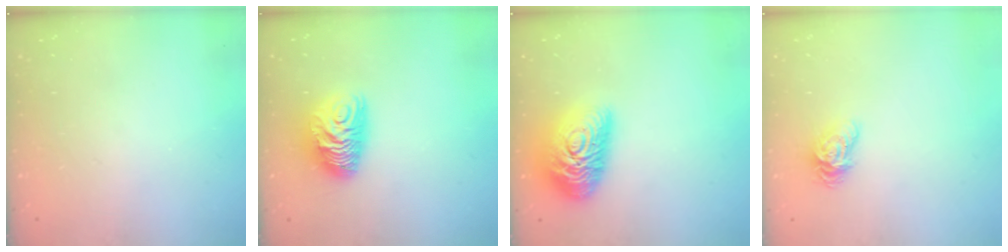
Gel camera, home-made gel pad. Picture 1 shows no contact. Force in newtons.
{"total": 10.2, "press": 10.2, "slide": 0.3}
{"total": 16.3, "press": 16.2, "slide": 1.5}
{"total": 6.6, "press": 6.6, "slide": 0.6}